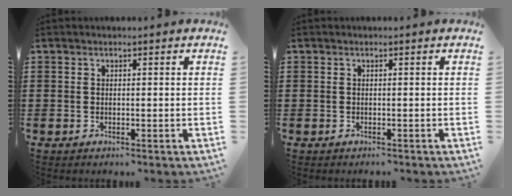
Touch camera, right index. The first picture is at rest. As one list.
[{"total": 0.0}]